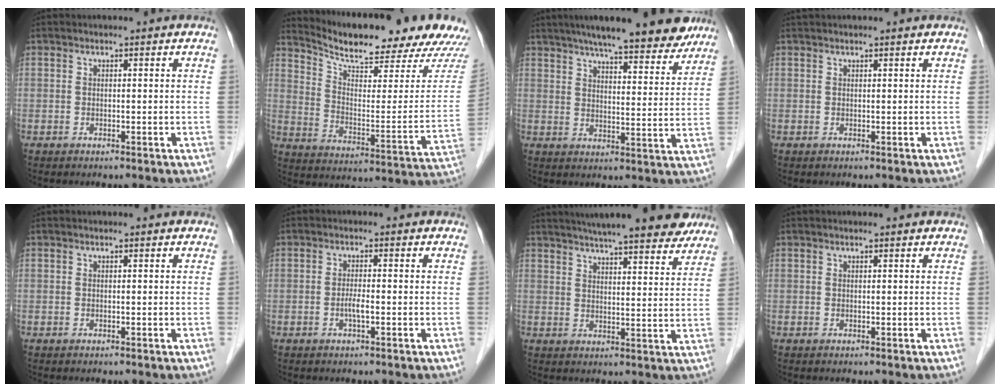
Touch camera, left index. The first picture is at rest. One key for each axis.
{"total": 20.9, "fx": 19.2, "fy": 1.5, "fz": 8.1, "tx": -0.128, "ty": -0.063, "tz": 0.263}
{"total": 19.8, "fx": 16.7, "fy": 3.4, "fz": 10.1, "tx": -0.146, "ty": 0.013, "tz": 0.221}
{"total": 3.1, "fx": 2.9, "fy": 0.0, "fz": 1.2, "tx": -0.014, "ty": 0.028, "tz": 0.040}
{"total": 0.0}
{"total": 1.9, "fx": -0.6, "fy": 0.2, "fz": 1.7, "tx": -0.035, "ty": 0.000, "tz": -0.012}
{"total": 20.7, "fx": 18.0, "fy": 2.9, "fz": 9.9, "tx": -0.147, "ty": 0.015, "tz": 0.231}
{"total": 1.1, "fx": 1.0, "fy": 0.0, "fz": 0.5, "tx": -0.009, "ty": 0.014, "tz": 0.017}